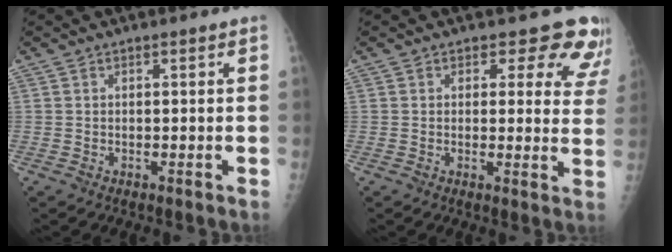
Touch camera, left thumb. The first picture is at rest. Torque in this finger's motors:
{"motor_torque": [-0.43, 0.32, -0.13, -0.10, 0.05]}